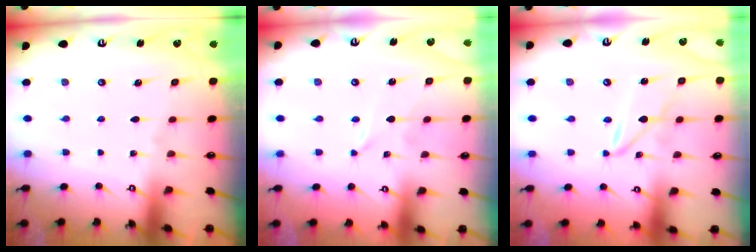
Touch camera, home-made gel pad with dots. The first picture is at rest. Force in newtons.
{"total": 0.0}
{"total": 3.0, "press": 3.0, "slide": 0.3}